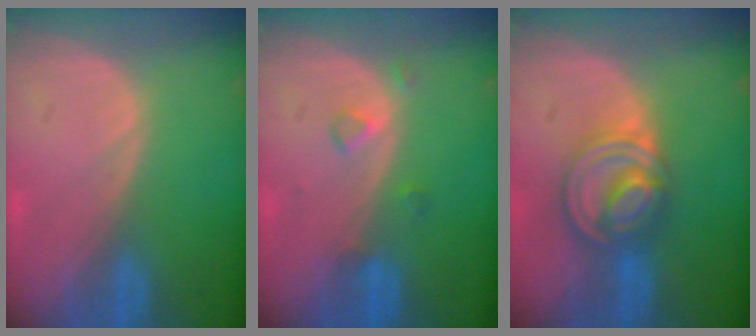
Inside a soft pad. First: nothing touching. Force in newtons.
{"total": 2.1, "press": 2.1, "slide": 0.1}
{"total": 8.1, "press": 7.0, "slide": 4.2}